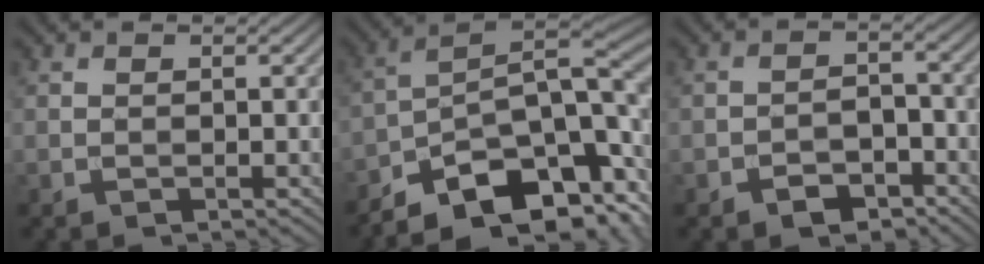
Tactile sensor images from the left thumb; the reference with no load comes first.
{"total": 16.0, "force": [-8.3, 7.5, 11.5], "torque": [-0.181, -0.021, -0.126]}
{"total": 4.1, "force": [-2.7, 2.4, 1.9], "torque": [-0.027, 0.003, -0.049]}